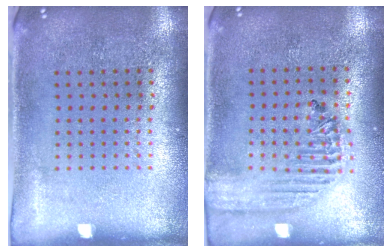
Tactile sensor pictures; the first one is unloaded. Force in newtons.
{"total": 1.8, "press": 1.7, "slide": 0.6}